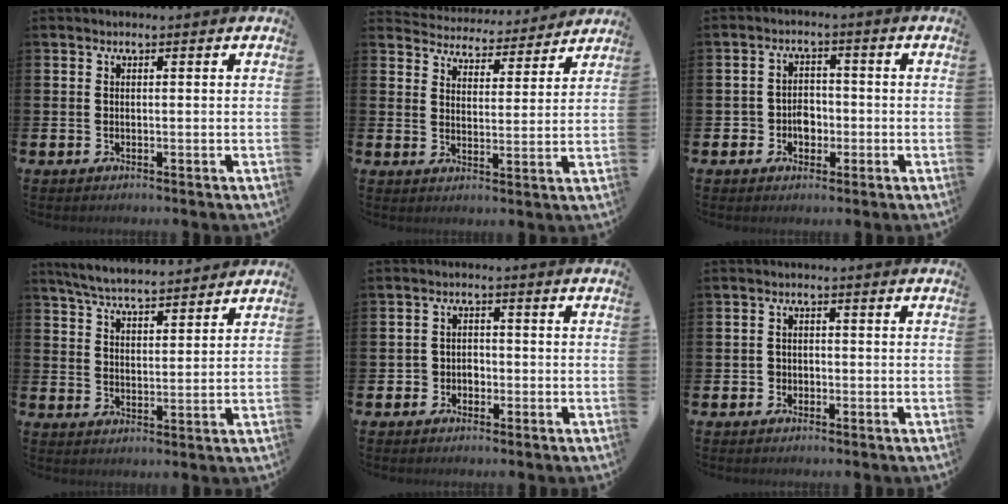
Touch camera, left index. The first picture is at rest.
{"total": 4.7, "force": [4.6, 1.0, -0.3], "torque": [-0.011, -0.044, 0.076]}
{"total": 3.3, "force": [-1.2, 2.8, 1.4], "torque": [-0.024, 0.004, -0.030]}
{"total": 5.8, "force": [5.7, 0.4, 1.0], "torque": [-0.037, -0.029, 0.101]}
{"total": 2.3, "force": [-1.2, 1.9, 0.2], "torque": [-0.010, 0.005, -0.029]}
{"total": 1.4, "force": [-0.7, 1.2, 0.1], "torque": [-0.004, 0.003, -0.017]}